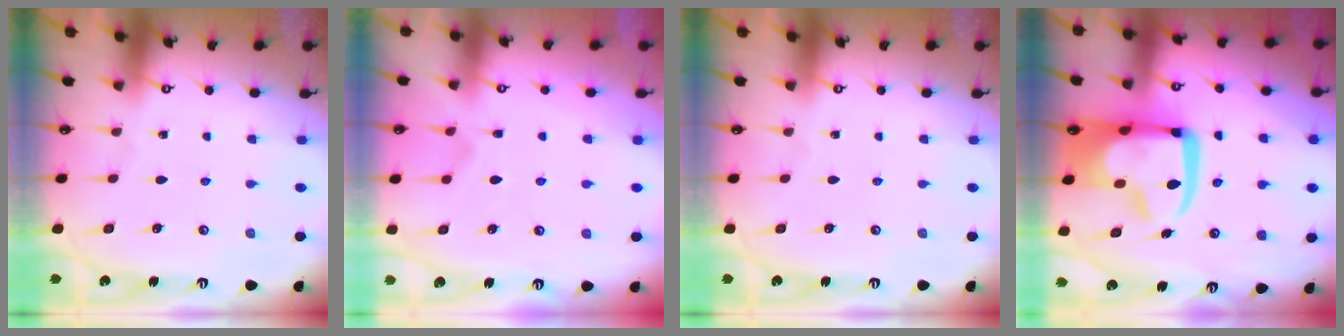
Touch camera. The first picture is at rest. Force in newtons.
{"total": 1.7, "press": 1.0, "slide": 1.4}
{"total": 0.0}
{"total": 19.3, "press": 19.1, "slide": 2.3}